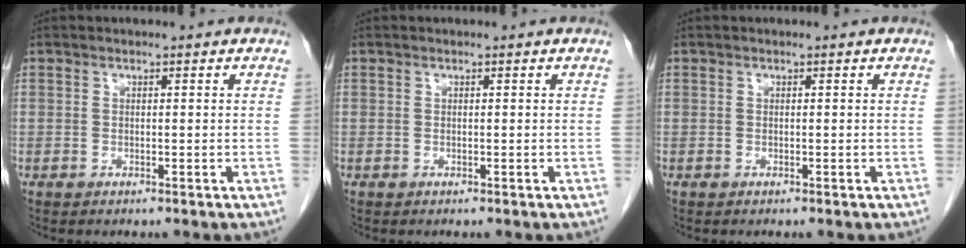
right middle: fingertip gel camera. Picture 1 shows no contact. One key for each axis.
{"total": 0.0}
{"total": 0.0}